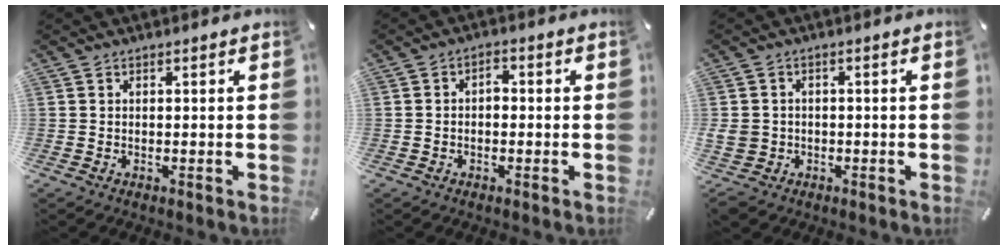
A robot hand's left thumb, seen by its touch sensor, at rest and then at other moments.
{"total": 2.3, "force": [-0.6, 1.6, 1.5], "torque": [-0.024, 0.007, -0.016]}
{"total": 4.9, "force": [-1.0, 4.6, 1.3], "torque": [-0.047, 0.006, -0.020]}